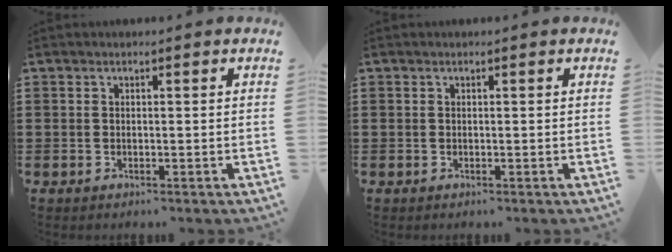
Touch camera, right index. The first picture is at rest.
{"total": 0.0}